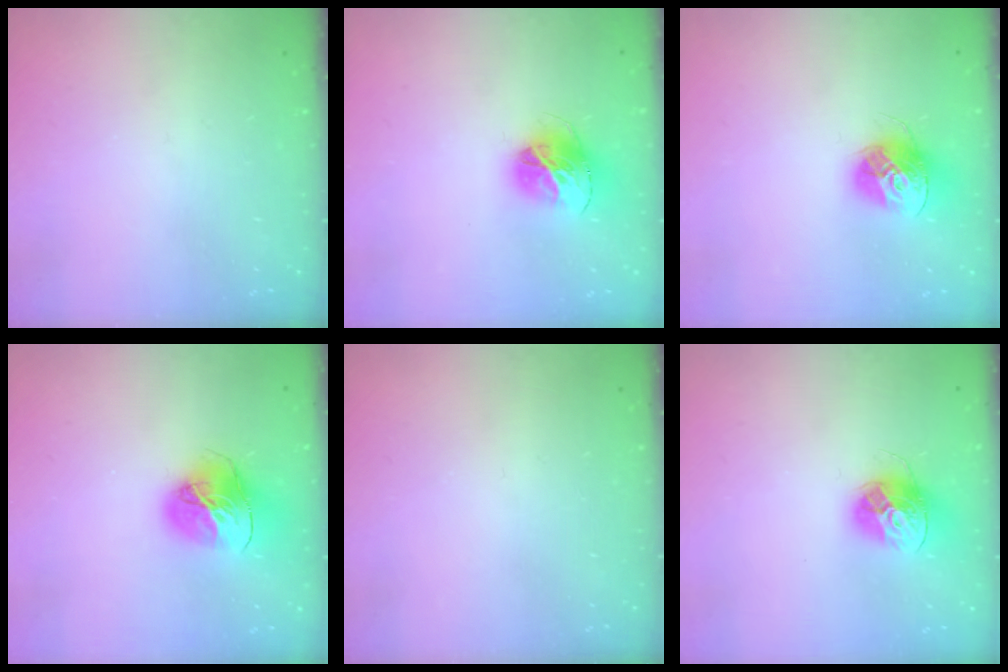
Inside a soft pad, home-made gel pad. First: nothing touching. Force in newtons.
{"total": 15.1, "press": 15.0, "slide": 1.5}
{"total": 14.4, "press": 14.4, "slide": 1.3}
{"total": 16.2, "press": 16.1, "slide": 1.6}
{"total": 0.0}
{"total": 15.0, "press": 14.9, "slide": 1.3}